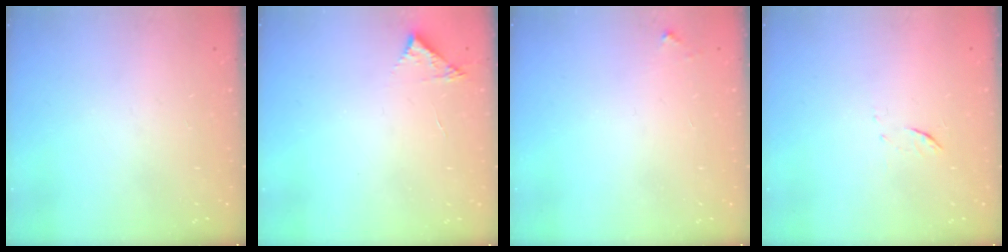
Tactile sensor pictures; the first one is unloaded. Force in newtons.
{"total": 3.6, "press": 3.6, "slide": 0.1}
{"total": 2.8, "press": 2.8, "slide": 0.2}
{"total": 5.2, "press": 5.1, "slide": 0.7}